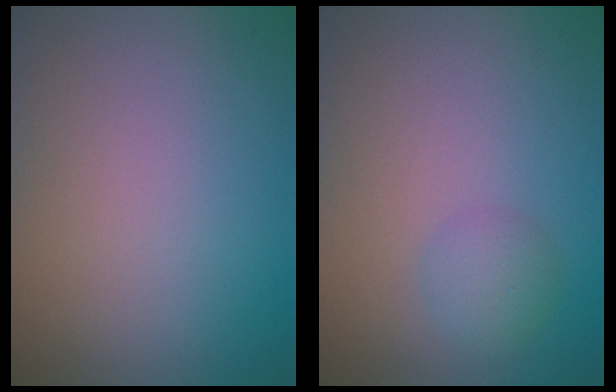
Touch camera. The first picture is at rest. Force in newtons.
{"total": 1.9, "press": 1.9, "slide": 0.1}